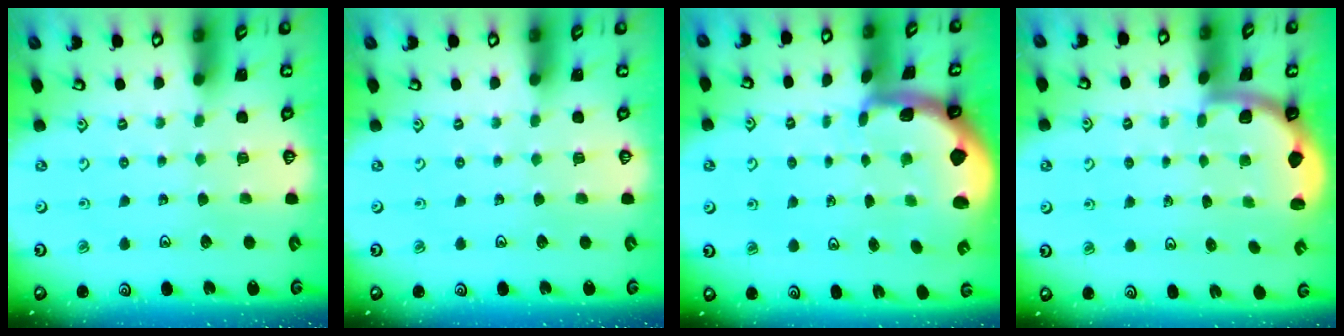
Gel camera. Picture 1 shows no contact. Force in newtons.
{"total": 0.0}
{"total": 1.7, "press": 1.7, "slide": 0.4}
{"total": 1.8, "press": 1.7, "slide": 0.3}